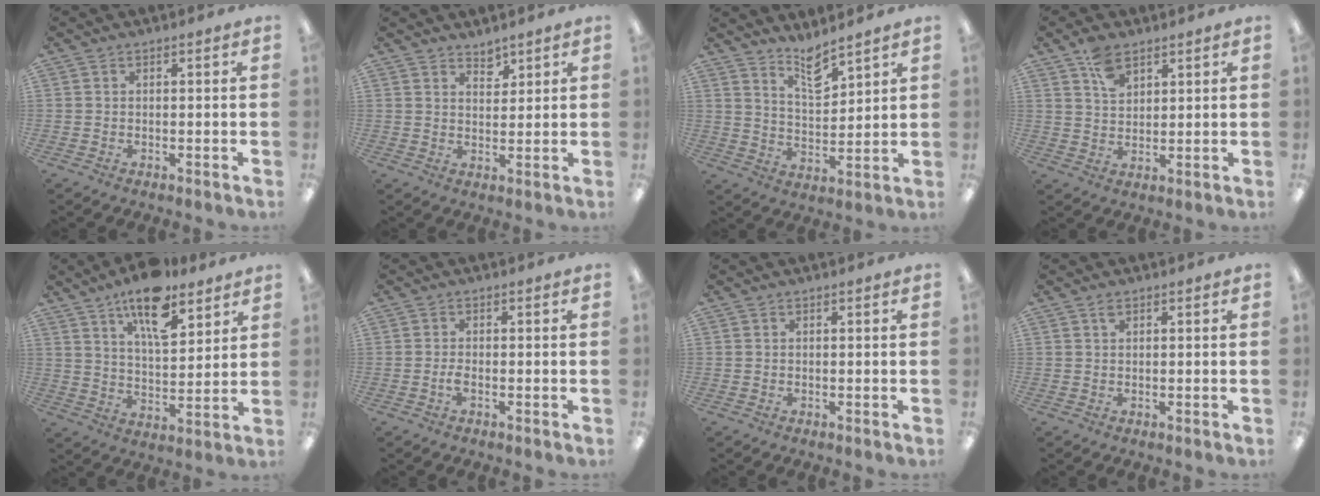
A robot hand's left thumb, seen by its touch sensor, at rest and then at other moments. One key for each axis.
{"total": 3.2, "fx": 2.9, "fy": 1.1, "fz": 0.4, "tx": 0.005, "ty": -0.023, "tz": 0.052}
{"total": 7.4, "fx": 6.6, "fy": 2.0, "fz": 2.9, "tx": -0.044, "ty": -0.050, "tz": 0.116}
{"total": 6.1, "fx": 4.0, "fy": 3.4, "fz": 3.1, "tx": -0.056, "ty": -0.008, "tz": 0.074}
{"total": 14.5, "fx": 9.9, "fy": 5.8, "fz": 8.9, "tx": -0.130, "ty": -0.051, "tz": 0.167}
{"total": 1.8, "fx": -0.5, "fy": 0.5, "fz": 1.6, "tx": -0.028, "ty": 0.002, "tz": -0.010}
{"total": 0.0}
{"total": 1.0, "fx": 0.7, "fy": 0.4, "fz": 0.7, "tx": -0.016, "ty": 0.002, "tz": 0.012}